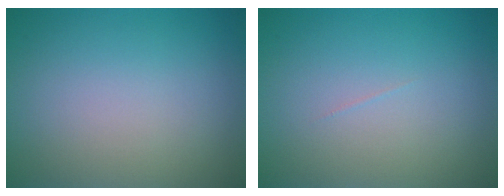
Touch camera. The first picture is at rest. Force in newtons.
{"total": 0.0}